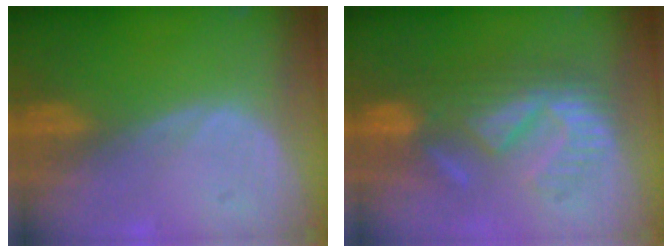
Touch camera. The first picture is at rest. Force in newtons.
{"total": 8.8, "press": 8.7, "slide": 1.7}